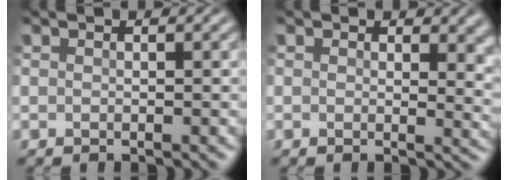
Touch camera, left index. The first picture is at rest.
{"total": 3.9, "force": [1.4, 1.9, 3.1], "torque": [-0.016, -0.003, 0.031]}